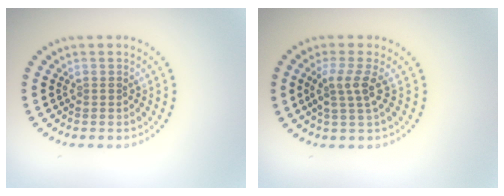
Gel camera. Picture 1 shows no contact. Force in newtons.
{"total": 2.6, "press": 2.0, "slide": 1.6}